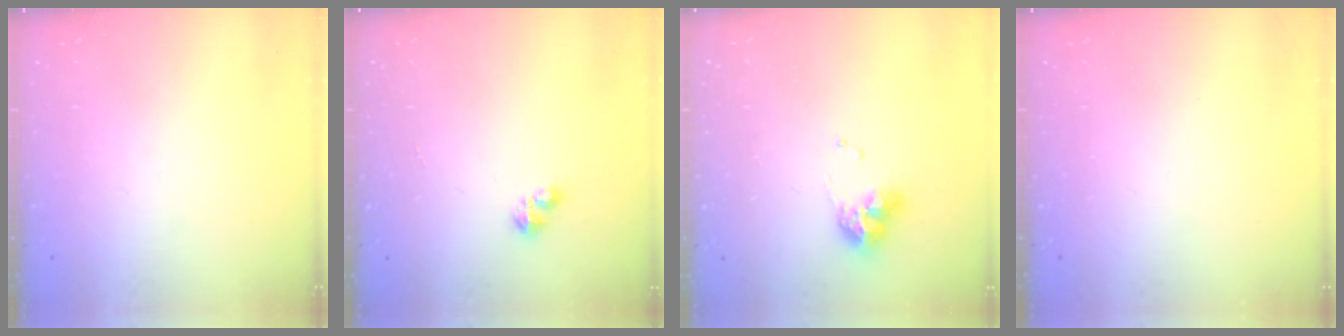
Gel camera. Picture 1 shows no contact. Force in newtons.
{"total": 2.7, "press": 2.6, "slide": 0.5}
{"total": 8.9, "press": 8.8, "slide": 0.9}
{"total": 0.0}